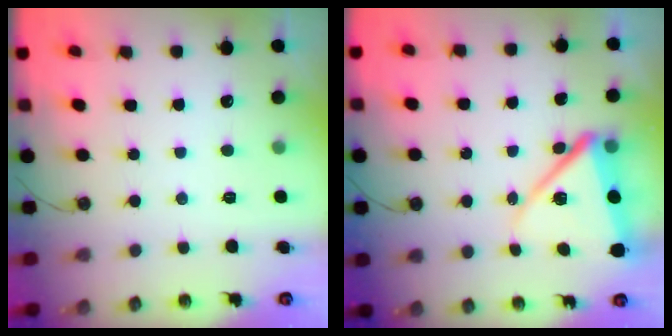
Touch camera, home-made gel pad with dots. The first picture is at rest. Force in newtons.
{"total": 12.8, "press": 12.8, "slide": 1.0}